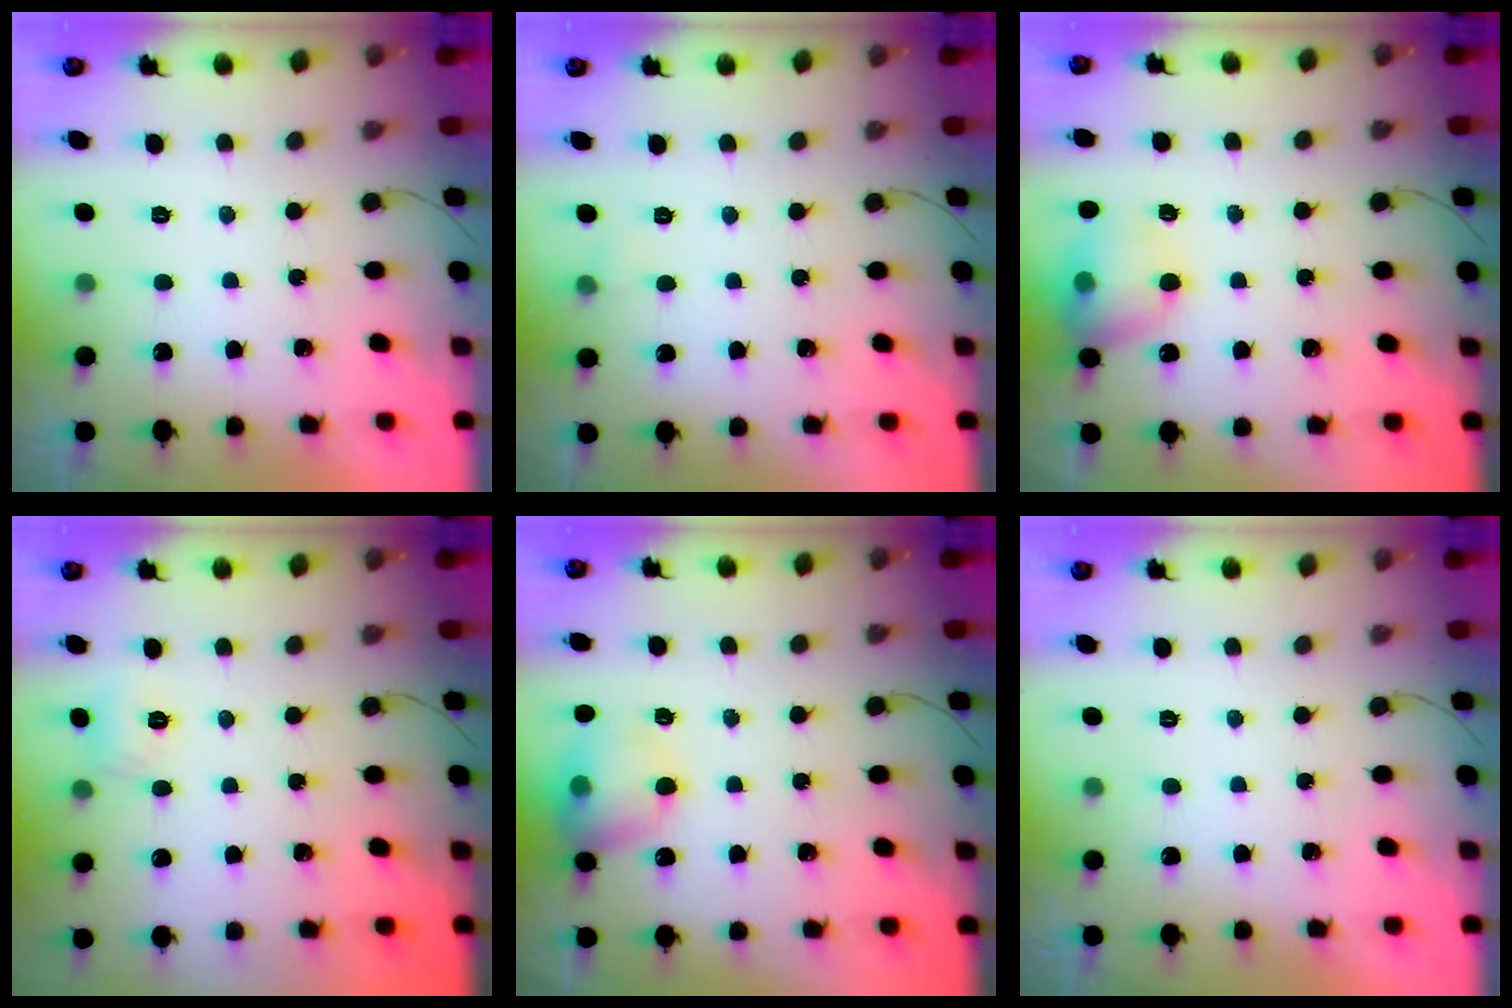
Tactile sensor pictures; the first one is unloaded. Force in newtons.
{"total": 2.6, "press": 2.4, "slide": 1.0}
{"total": 11.9, "press": 11.7, "slide": 1.9}
{"total": 5.8, "press": 5.6, "slide": 1.6}
{"total": 11.9, "press": 11.7, "slide": 1.9}
{"total": 0.0}